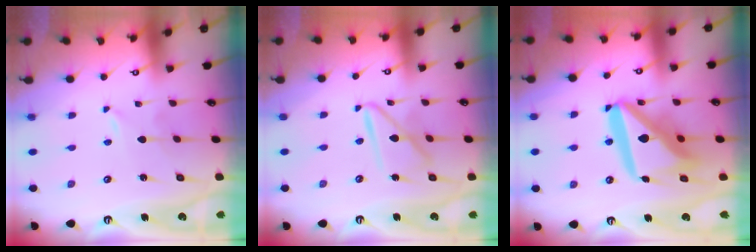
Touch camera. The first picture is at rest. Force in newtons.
{"total": 11.7, "press": 11.7, "slide": 1.0}
{"total": 18.5, "press": 18.4, "slide": 2.2}